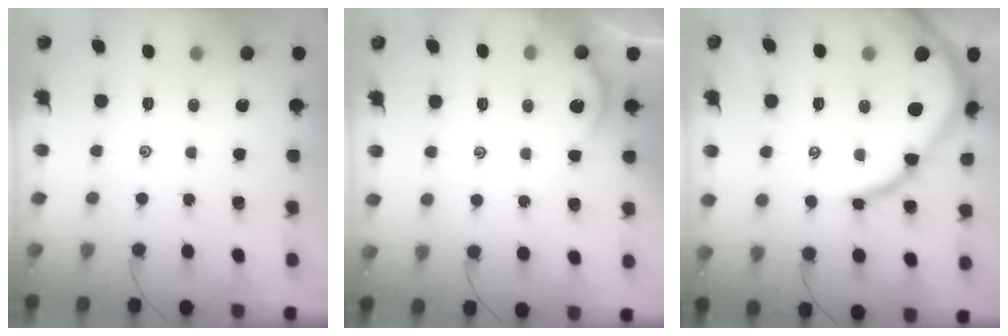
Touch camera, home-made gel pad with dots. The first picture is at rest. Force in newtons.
{"total": 2.3, "press": 2.2, "slide": 0.4}
{"total": 14.2, "press": 14.2, "slide": 1.1}